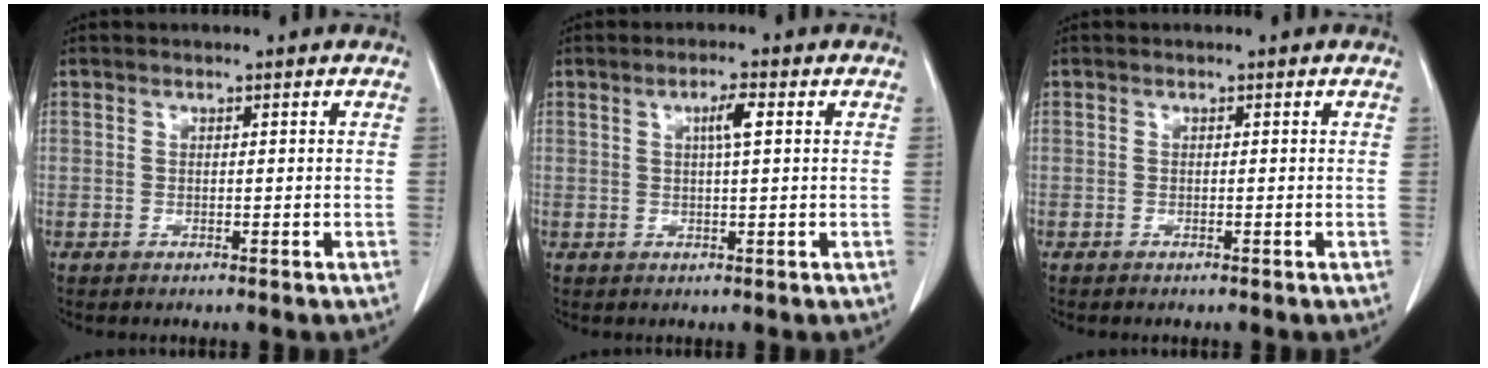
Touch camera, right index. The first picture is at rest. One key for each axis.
{"total": 3.1, "fx": 0.9, "fy": 0.3, "fz": 2.9, "tx": -0.051, "ty": 0.003, "tz": 0.014}
{"total": 0.0}